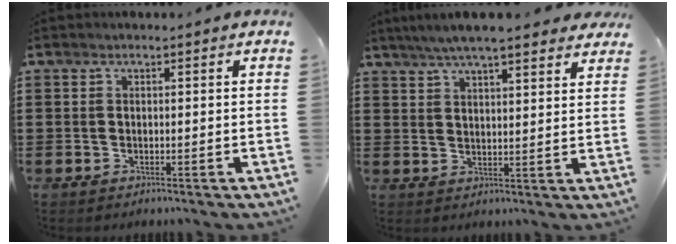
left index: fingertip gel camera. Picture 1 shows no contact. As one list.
[{"total": 5.9, "force": [5.2, 0.5, 2.7], "torque": [-0.068, -0.012, 0.093]}]